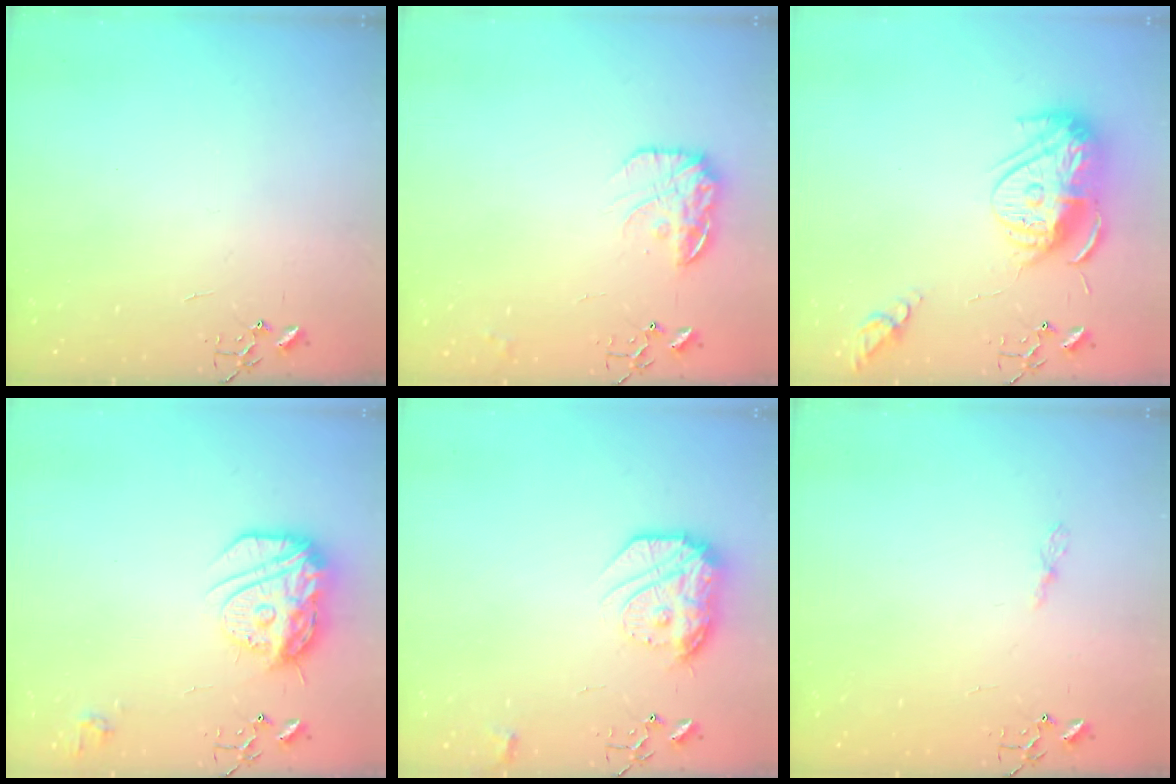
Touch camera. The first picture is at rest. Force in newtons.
{"total": 14.2, "press": 14.2, "slide": 0.7}
{"total": 15.2, "press": 15.1, "slide": 1.4}
{"total": 16.5, "press": 16.4, "slide": 1.4}
{"total": 16.4, "press": 16.3, "slide": 1.3}
{"total": 3.9, "press": 3.9, "slide": 0.5}